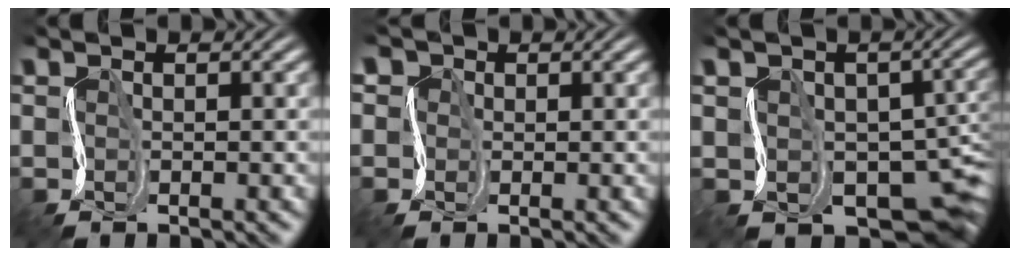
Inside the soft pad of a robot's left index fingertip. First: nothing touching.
{"total": 4.0, "force": [1.0, 3.6, 1.5], "torque": [-0.007, 0.014, -0.027]}
{"total": 9.6, "force": [-5.2, 6.3, 5.0], "torque": [-0.046, -0.010, -0.069]}